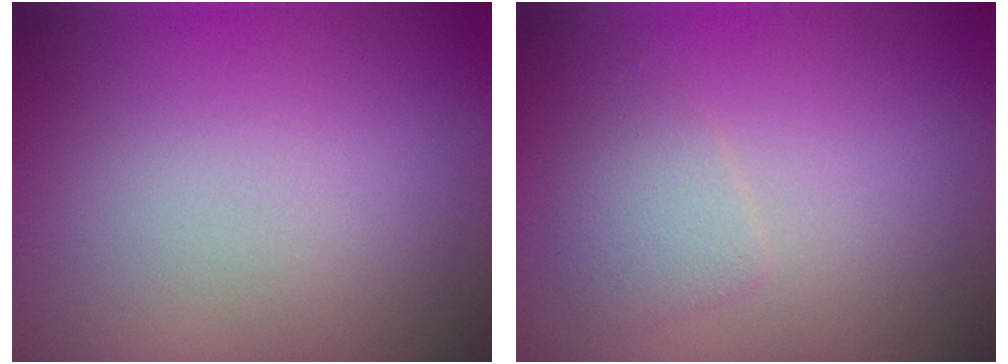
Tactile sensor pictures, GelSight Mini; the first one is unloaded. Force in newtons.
{"total": 1.8, "press": 1.8, "slide": 0.1}